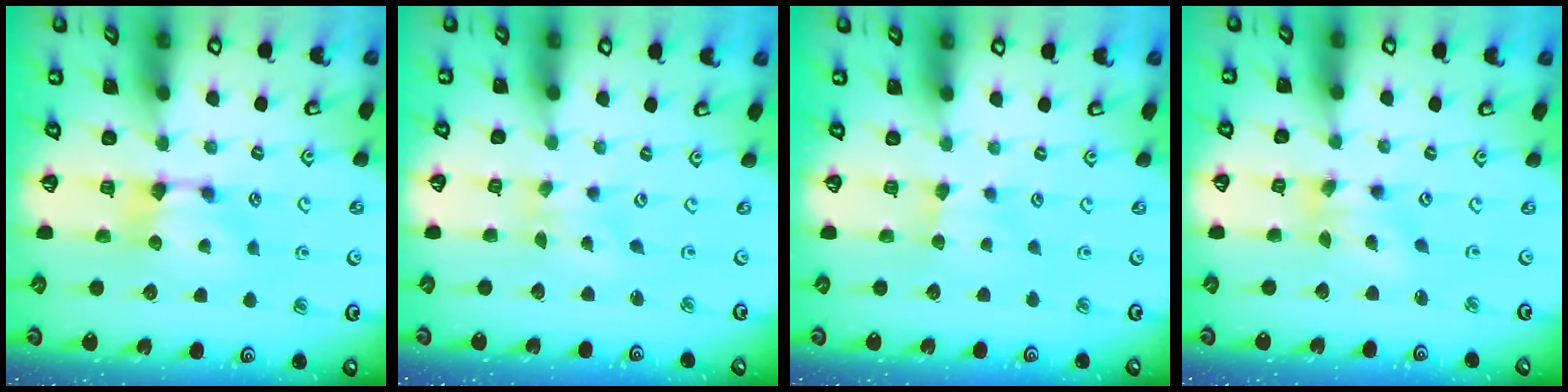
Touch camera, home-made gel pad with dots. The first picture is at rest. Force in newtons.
{"total": 3.9, "press": 3.8, "slide": 0.8}
{"total": 2.2, "press": 2.1, "slide": 0.4}
{"total": 1.4, "press": 0.4, "slide": 1.4}